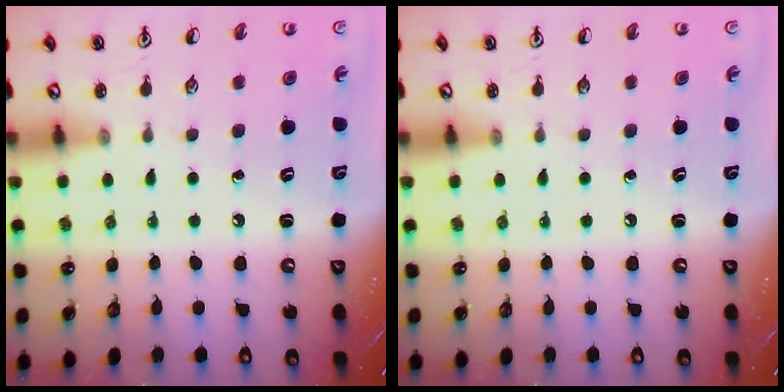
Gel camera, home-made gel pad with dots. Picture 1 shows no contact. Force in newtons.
{"total": 0.0}